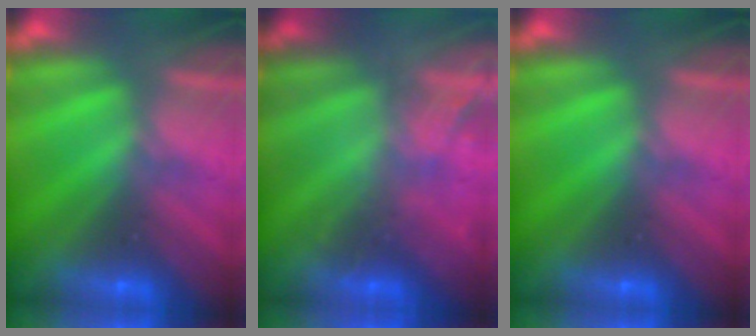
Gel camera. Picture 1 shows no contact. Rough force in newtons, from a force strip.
{"total": 2.2}
{"total": 0.0}